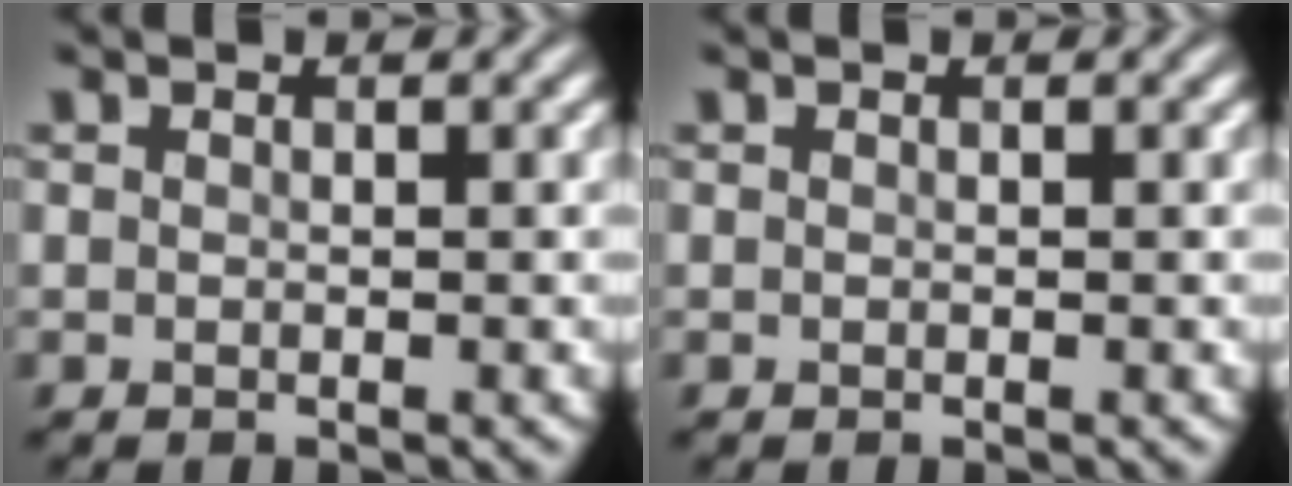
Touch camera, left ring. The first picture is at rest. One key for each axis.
{"total": 0.0}